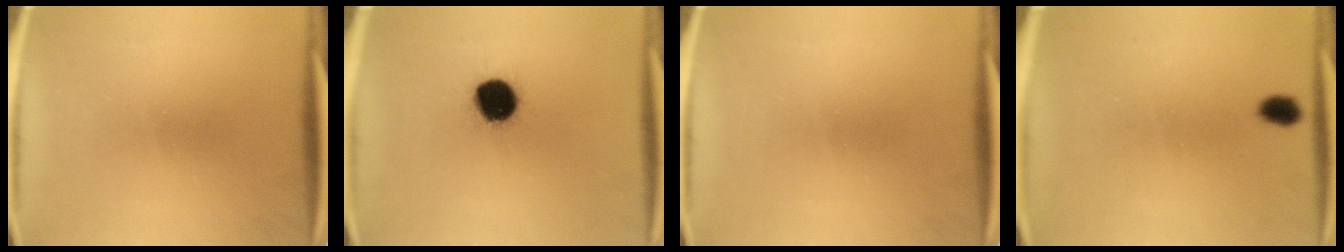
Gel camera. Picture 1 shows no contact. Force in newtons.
{"total": 12.7}
{"total": 0.0}
{"total": 2.4}